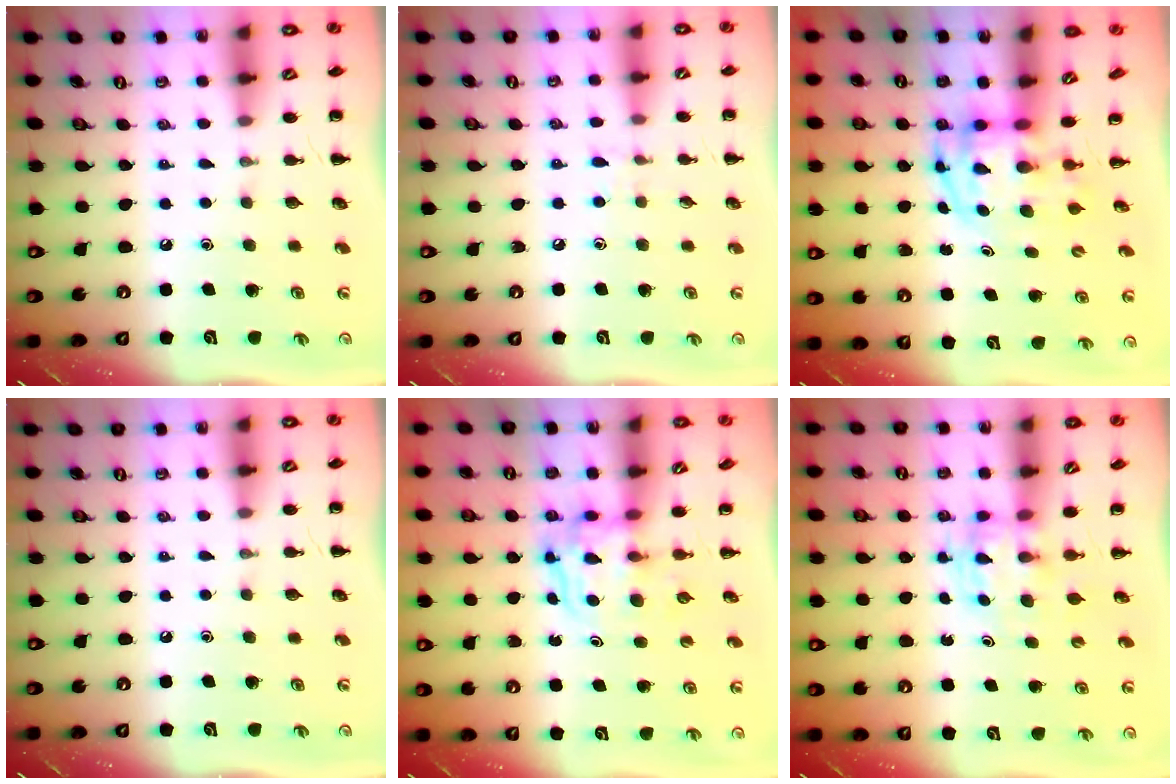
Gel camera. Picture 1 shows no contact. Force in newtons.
{"total": 5.7, "press": 5.2, "slide": 2.3}
{"total": 4.0, "press": 3.9, "slide": 0.7}
{"total": 0.0}
{"total": 3.4, "press": 3.4, "slide": 0.2}
{"total": 3.4, "press": 3.3, "slide": 0.5}